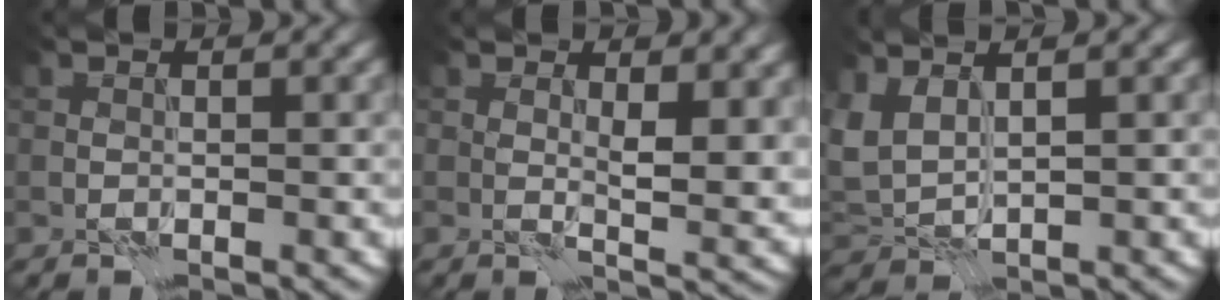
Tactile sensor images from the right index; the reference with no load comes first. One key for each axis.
{"total": 3.9, "fx": 1.2, "fy": 1.5, "fz": 3.5, "tx": -0.055, "ty": -0.008, "tz": 0.024}
{"total": 2.9, "fx": 1.4, "fy": 1.5, "fz": 2.0, "tx": -0.059, "ty": 0.006, "tz": 0.032}